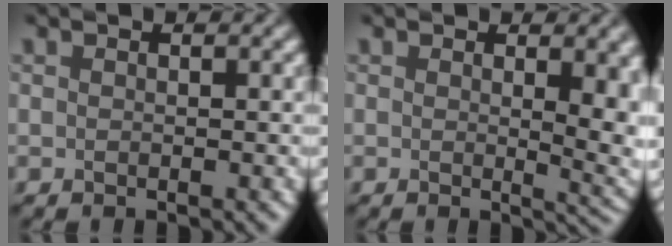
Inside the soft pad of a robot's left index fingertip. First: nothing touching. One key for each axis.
{"total": 6.3, "fx": 0.9, "fy": 2.5, "fz": 5.7, "tx": -0.046, "ty": -0.010, "tz": 0.021}